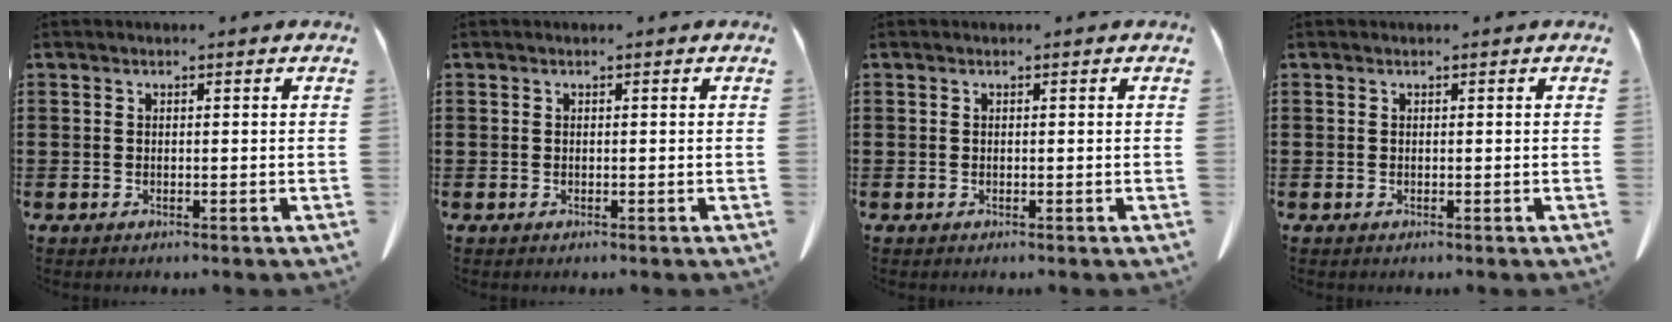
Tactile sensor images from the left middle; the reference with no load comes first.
{"total": 0.0}
{"total": 0.0}
{"total": 0.0}